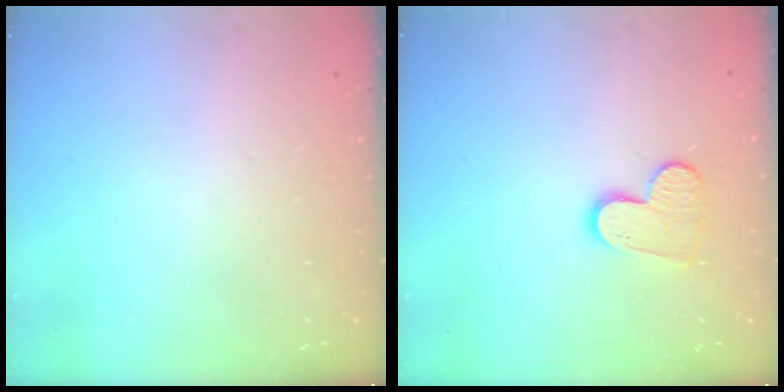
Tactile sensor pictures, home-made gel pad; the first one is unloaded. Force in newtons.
{"total": 10.0, "press": 10.0, "slide": 0.8}